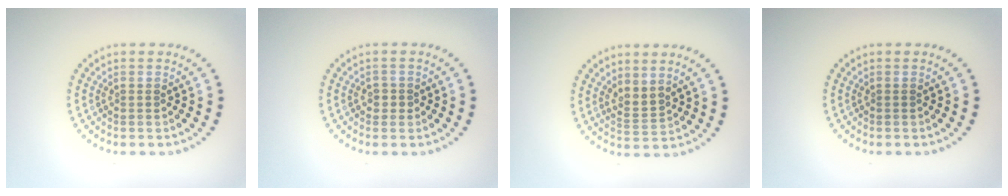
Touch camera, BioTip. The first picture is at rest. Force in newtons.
{"total": 1.2, "press": 1.0, "slide": 0.6}
{"total": 1.8, "press": 1.5, "slide": 1.0}
{"total": 0.0}